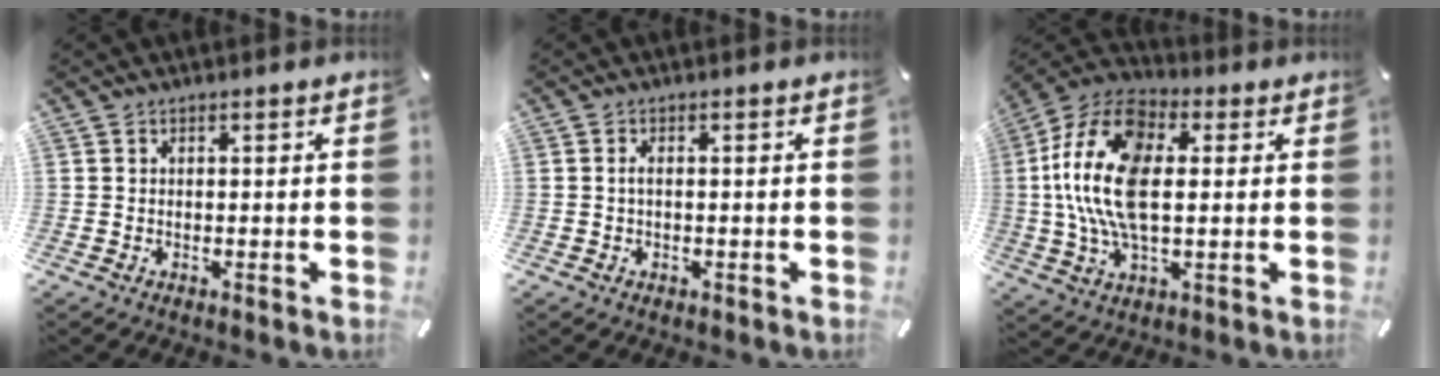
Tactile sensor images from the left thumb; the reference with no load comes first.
{"total": 1.8, "force": [-0.2, 0.9, 1.5], "torque": [-0.029, 0.002, -0.004]}
{"total": 18.1, "force": [2.0, 10.5, 14.7], "torque": [-0.330, 0.004, 0.034]}